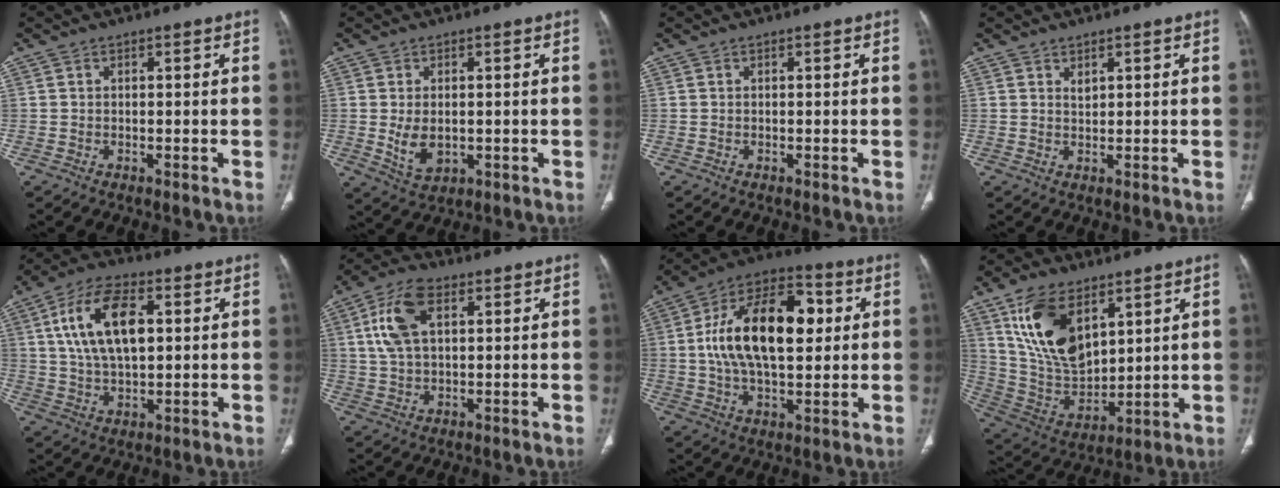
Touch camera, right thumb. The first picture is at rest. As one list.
[{"total": 5.3, "force": [-0.3, 3.4, 4.1], "torque": [-0.067, -0.010, 0.008]}, {"total": 0.0}, {"total": 1.2, "force": [0.8, 0.5, 0.7], "torque": [-0.007, -0.007, 0.017]}, {"total": 15.1, "force": [3.7, 7.8, 12.4], "torque": [-0.227, 0.005, 0.069]}, {"total": 10.7, "force": [3.5, 5.8, 8.3], "torque": [-0.170, 0.009, 0.068]}, {"total": 21.3, "force": [3.1, 11.2, 17.9], "torque": [-0.289, 0.018, 0.049]}, {"total": 17.8, "force": [8.5, 9.7, 12.2], "torque": [-0.205, -0.038, 0.179]}]